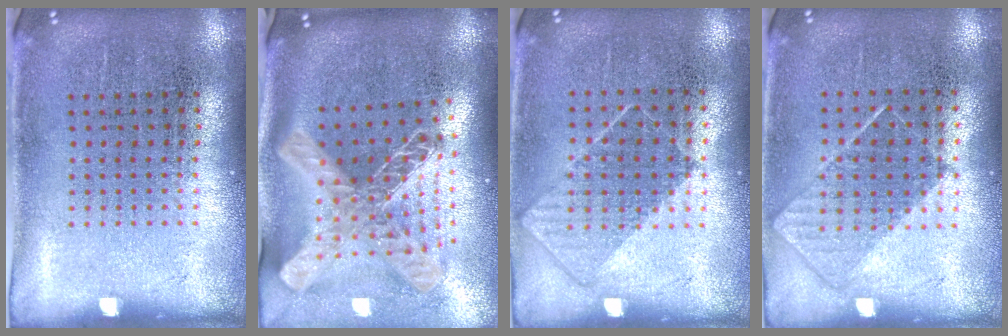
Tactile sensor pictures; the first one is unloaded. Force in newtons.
{"total": 2.9, "press": 2.0, "slide": 2.1}
{"total": 0.8, "press": 0.7, "slide": 0.5}
{"total": 0.8, "press": 0.7, "slide": 0.4}